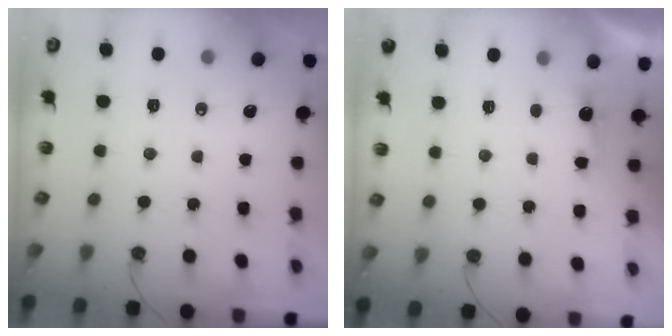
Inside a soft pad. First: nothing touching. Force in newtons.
{"total": 1.6, "press": 1.4, "slide": 0.9}